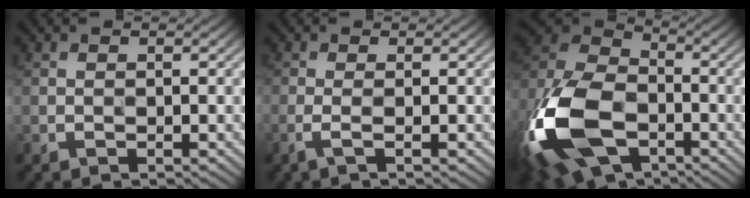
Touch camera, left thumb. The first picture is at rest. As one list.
[{"total": 1.7, "force": [-0.5, 0.2, 1.6], "torque": [-0.035, 0.004, -0.017]}, {"total": 20.2, "force": [-7.5, 12.4, 14.1], "torque": [-0.352, -0.044, -0.150]}]